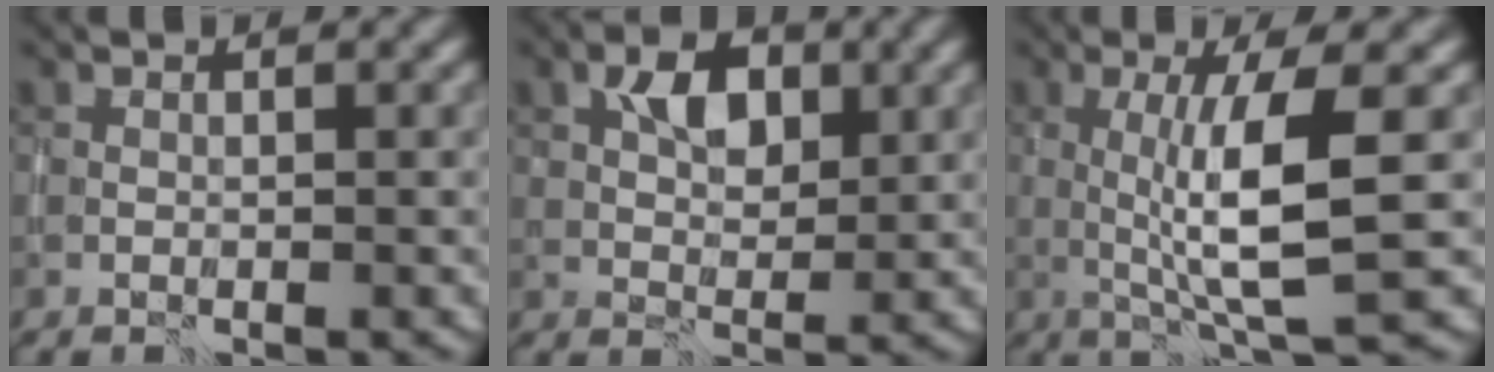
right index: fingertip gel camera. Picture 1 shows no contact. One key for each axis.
{"total": 3.8, "fx": 1.5, "fy": 2.4, "fz": 2.6, "tx": -0.042, "ty": 0.003, "tz": 0.023}
{"total": 6.8, "fx": 0.4, "fy": 1.4, "fz": 6.6, "tx": -0.104, "ty": -0.006, "tz": 0.009}